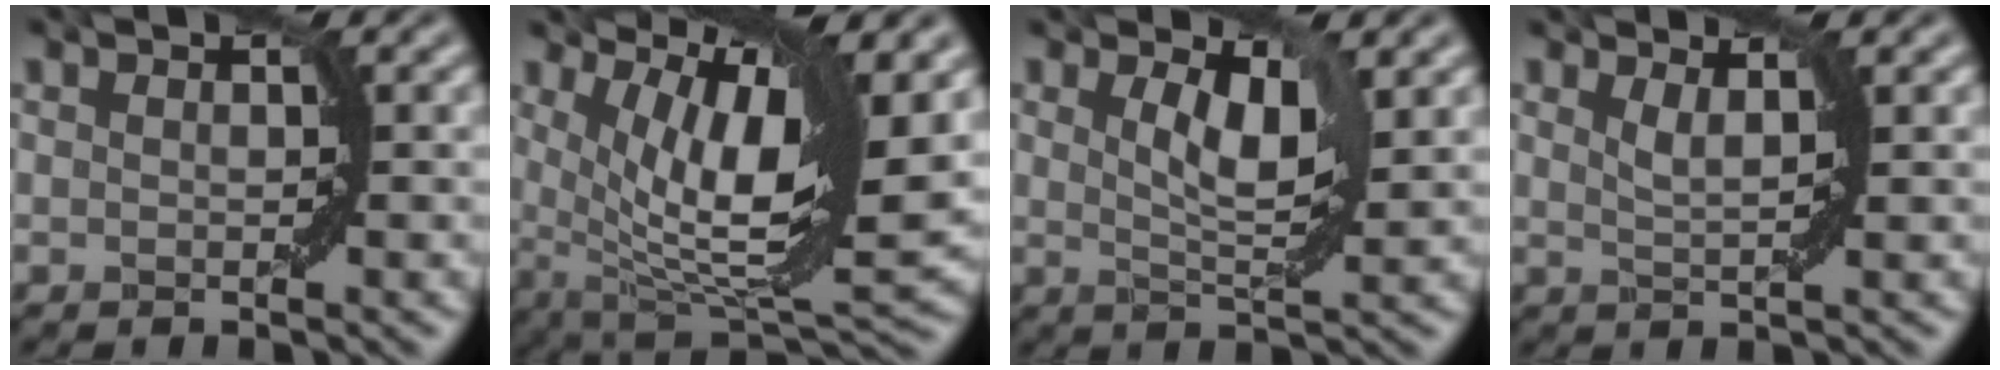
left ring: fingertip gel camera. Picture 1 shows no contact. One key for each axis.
{"total": 11.4, "fx": 4.3, "fy": 3.5, "fz": 10.0, "tx": -0.173, "ty": 0.005, "tz": 0.087}
{"total": 3.4, "fx": 1.0, "fy": 1.3, "fz": 3.0, "tx": -0.061, "ty": 0.003, "tz": 0.023}
{"total": 1.0, "fx": 0.7, "fy": 0.1, "fz": 0.8, "tx": -0.019, "ty": 0.000, "tz": 0.020}